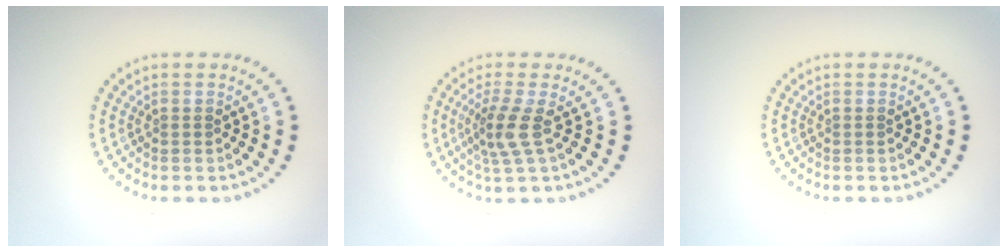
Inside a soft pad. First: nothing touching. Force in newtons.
{"total": 2.9, "press": 2.2, "slide": 1.9}
{"total": 0.0}